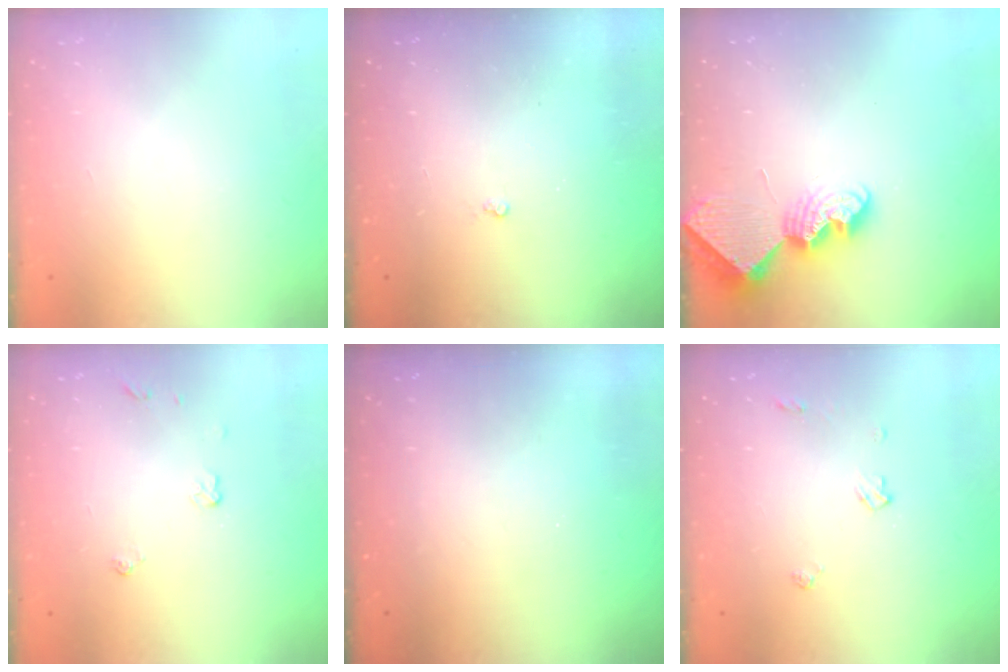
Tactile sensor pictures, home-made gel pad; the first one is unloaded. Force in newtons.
{"total": 1.8, "press": 1.8, "slide": 0.3}
{"total": 7.7, "press": 7.7, "slide": 0.5}
{"total": 3.8, "press": 3.8, "slide": 0.6}
{"total": 0.0}
{"total": 4.7, "press": 4.7, "slide": 0.7}